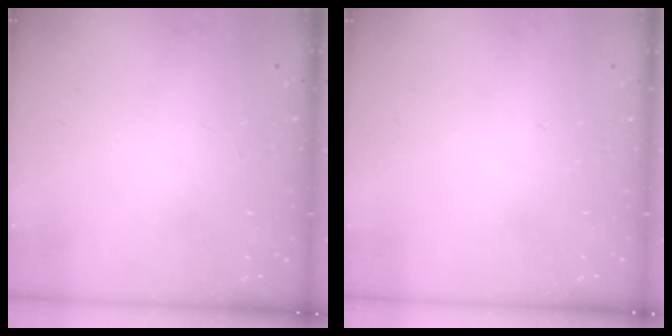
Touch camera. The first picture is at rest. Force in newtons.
{"total": 0.0}